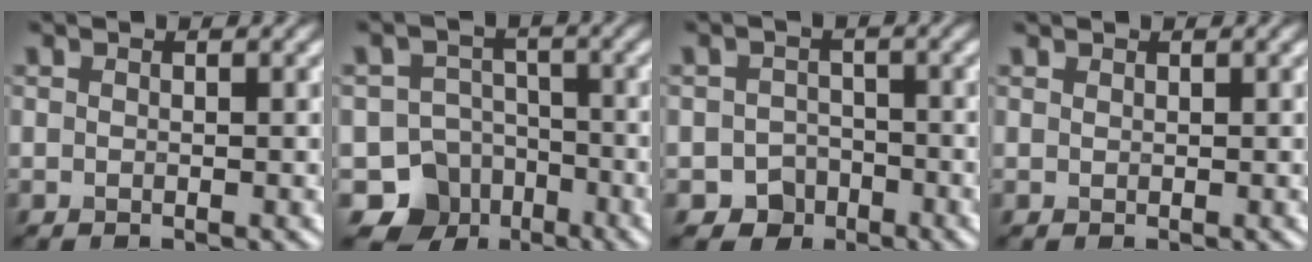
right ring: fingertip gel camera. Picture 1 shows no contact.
{"total": 7.5, "force": [-4.4, 5.9, 1.4], "torque": [-0.003, -0.009, -0.077]}
{"total": 3.3, "force": [-2.0, 2.5, 0.5], "torque": [0.009, 0.001, -0.035]}
{"total": 0.6, "force": [0.5, 0.2, 0.0], "torque": [0.002, 0.000, 0.012]}